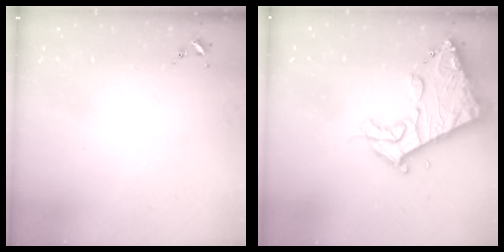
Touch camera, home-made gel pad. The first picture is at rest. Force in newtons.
{"total": 15.7, "press": 15.6, "slide": 1.7}